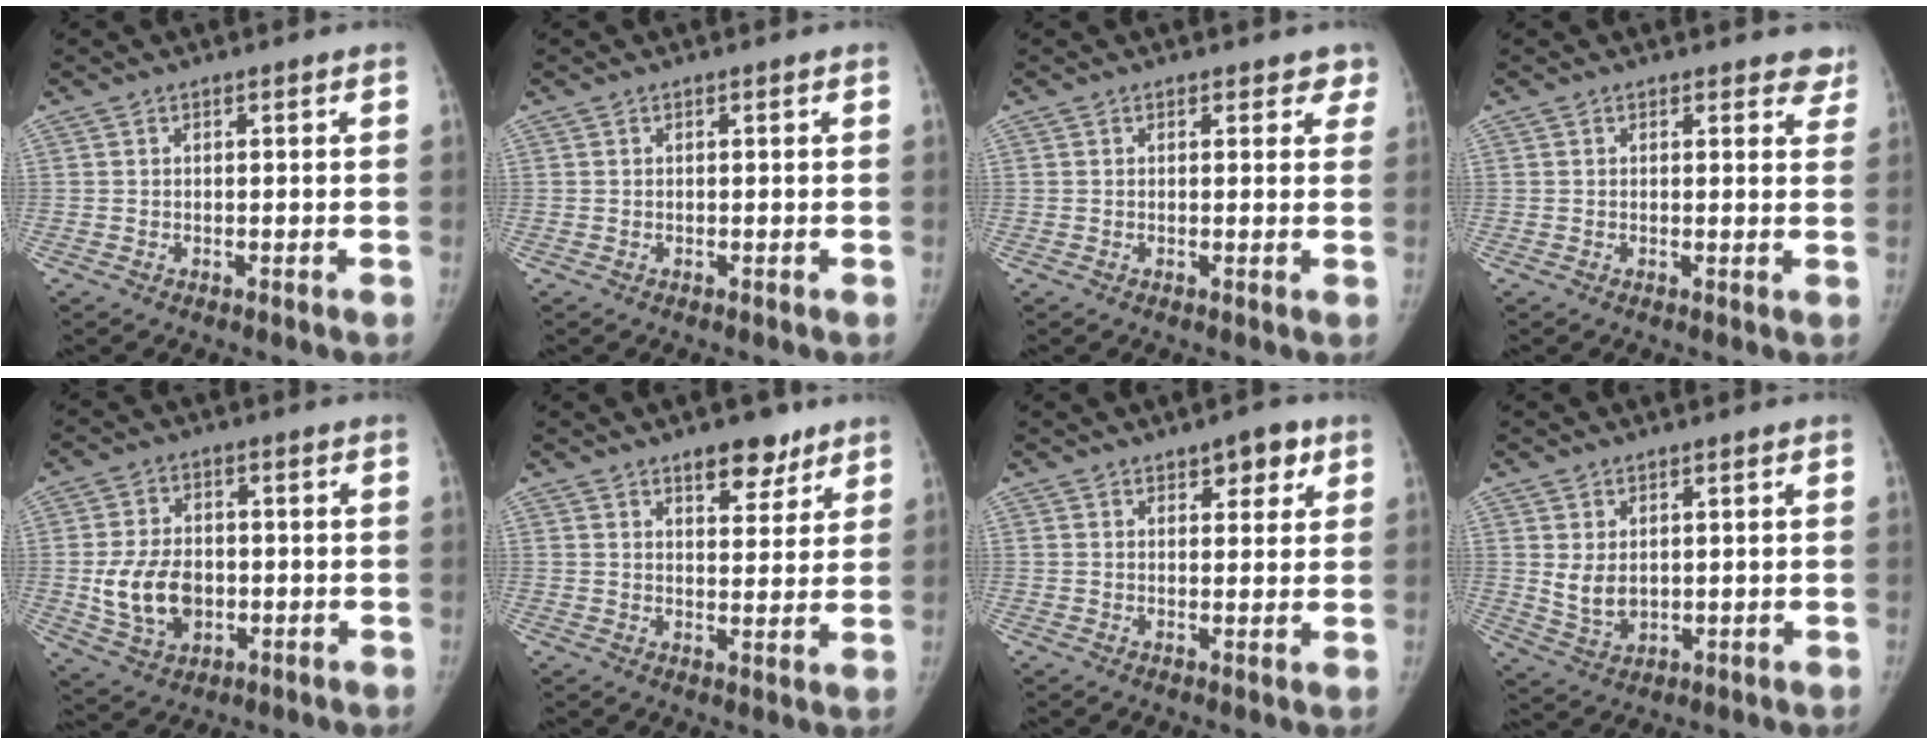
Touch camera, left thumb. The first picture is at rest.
{"total": 0.0}
{"total": 3.1, "force": [2.4, 1.7, 1.0], "torque": [0.028, -0.007, 0.016]}
{"total": 4.0, "force": [3.5, 1.8, 0.7], "torque": [0.031, -0.017, 0.020]}
{"total": 10.8, "force": [-1.3, 7.7, 7.4], "torque": [-0.116, 0.002, -0.013]}
{"total": 7.6, "force": [5.2, 3.6, 4.2], "torque": [-0.024, -0.029, 0.076]}
{"total": 5.0, "force": [2.9, 2.5, 3.2], "torque": [-0.014, -0.011, 0.036]}
{"total": 4.9, "force": [1.0, 3.3, 3.4], "torque": [-0.049, -0.016, 0.033]}